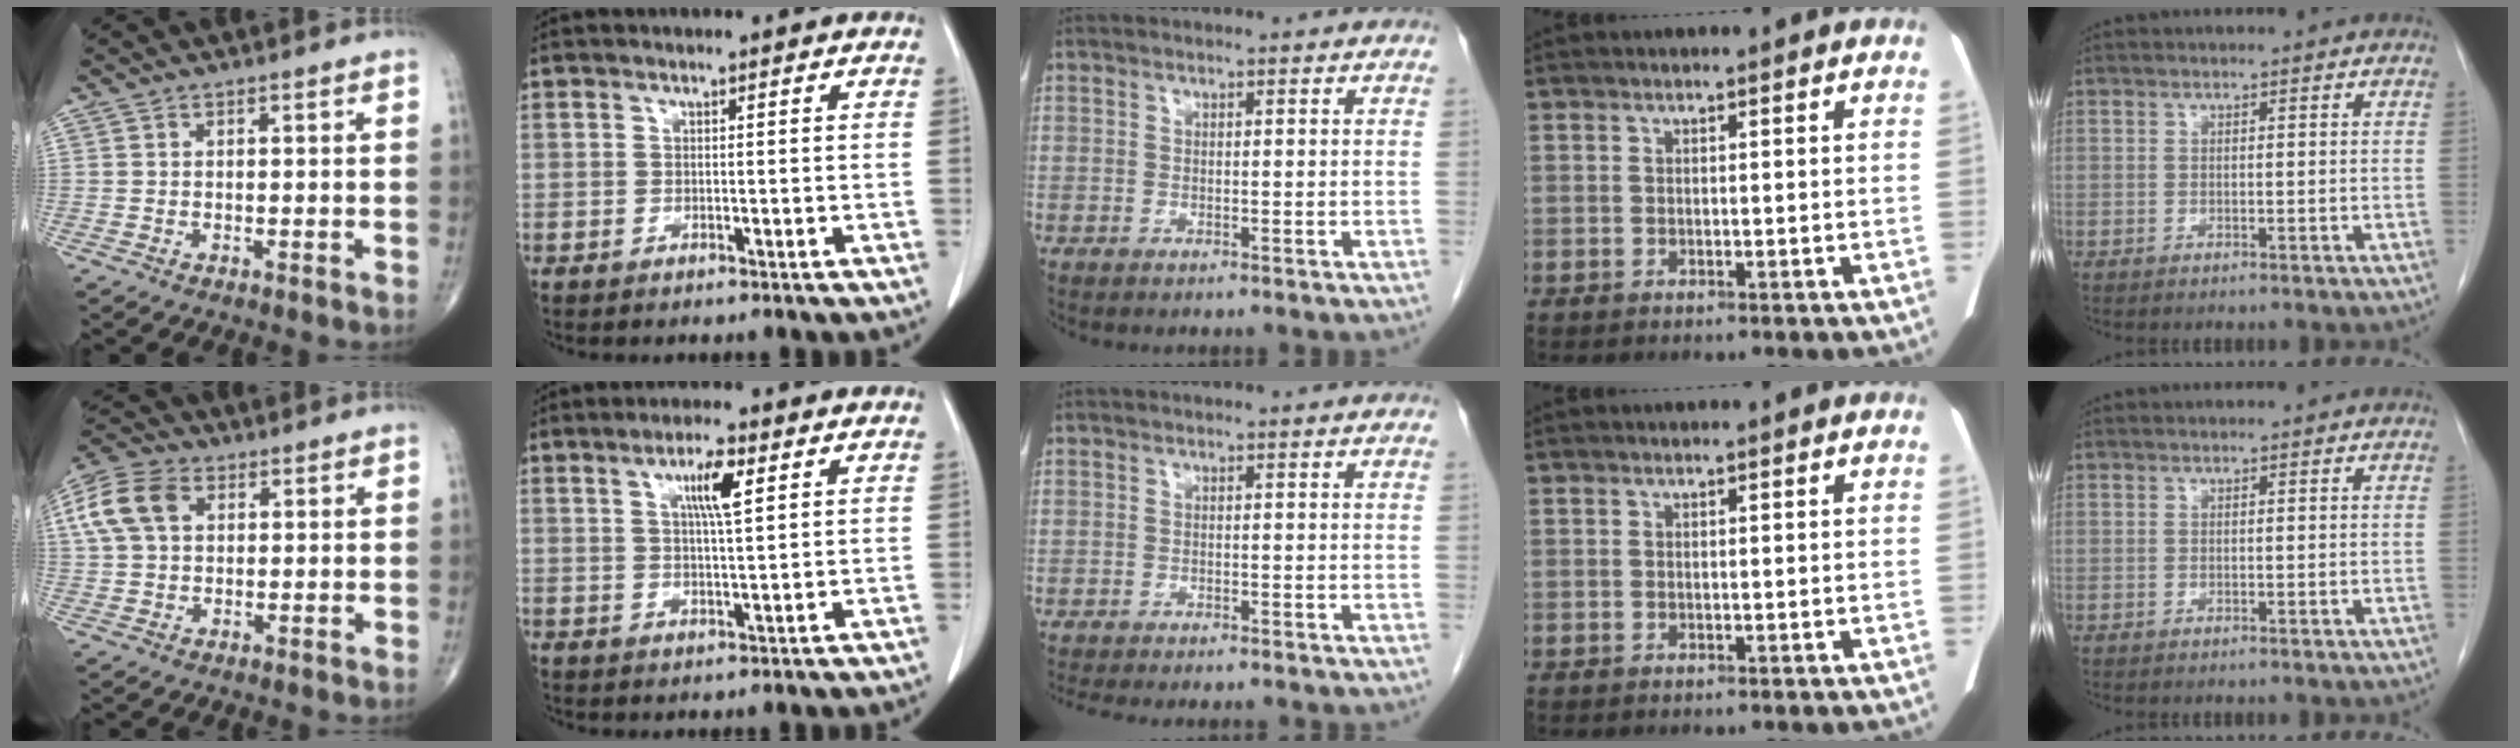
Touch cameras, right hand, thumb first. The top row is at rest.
{"thumb": {"total": 10.4, "force": [3.0, 7.1, 6.9], "torque": [-0.142, 0.018, 0.054]}, "index": {"total": 5.4, "force": [2.2, 0.5, 4.9], "torque": [-0.087, 0.000, 0.038]}, "middle": {"total": 8.2, "force": [-7.4, 1.3, 3.2], "torque": [-0.041, -0.008, -0.101]}}